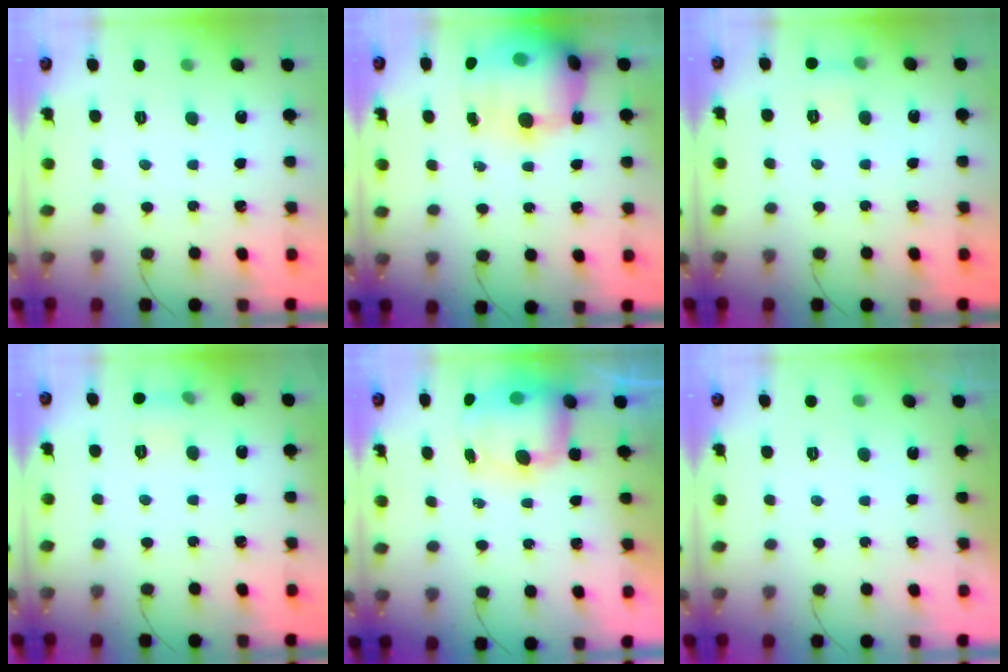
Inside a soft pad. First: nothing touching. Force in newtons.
{"total": 19.6, "press": 19.1, "slide": 4.3}
{"total": 6.2, "press": 6.0, "slide": 1.5}
{"total": 5.7, "press": 5.4, "slide": 1.8}
{"total": 9.6, "press": 9.3, "slide": 2.6}
{"total": 0.0}